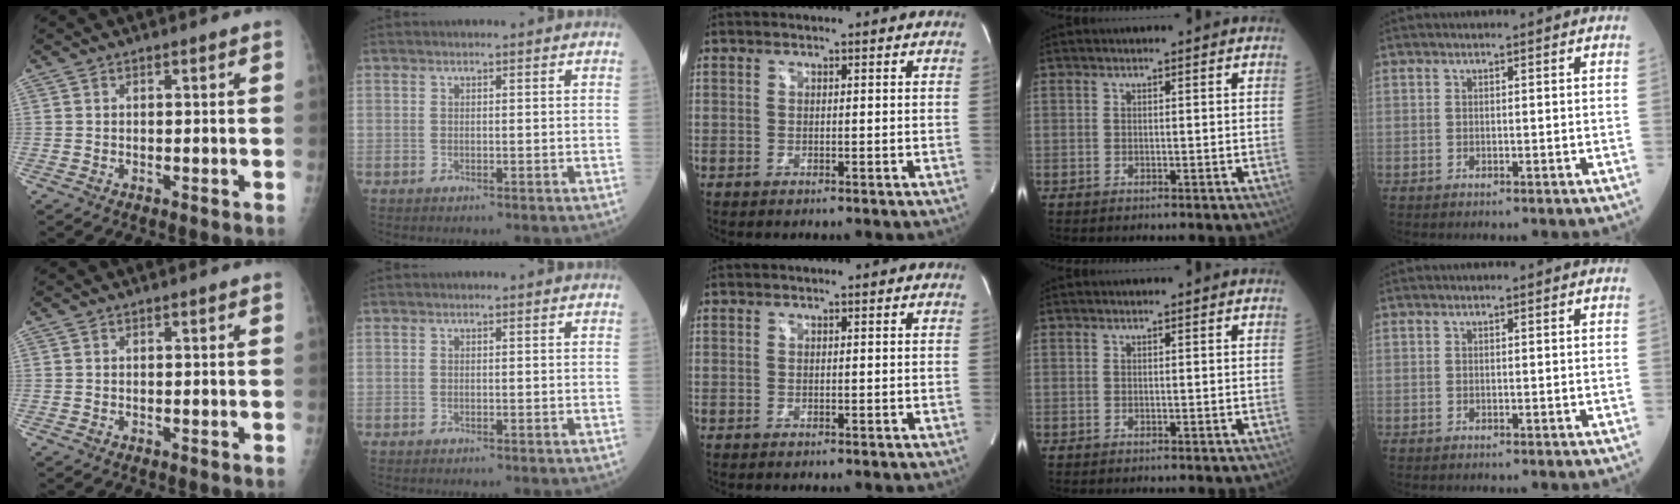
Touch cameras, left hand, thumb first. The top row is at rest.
{}